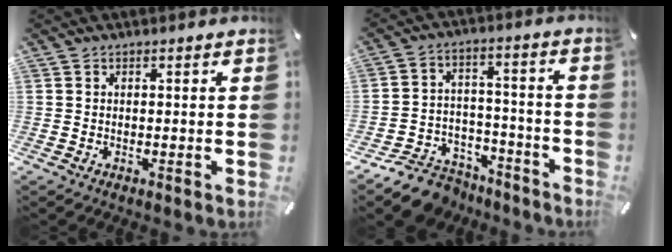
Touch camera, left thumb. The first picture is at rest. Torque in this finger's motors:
{"motor_torque": [-0.71, 0.78, 0.10, 0.20, 0.00]}